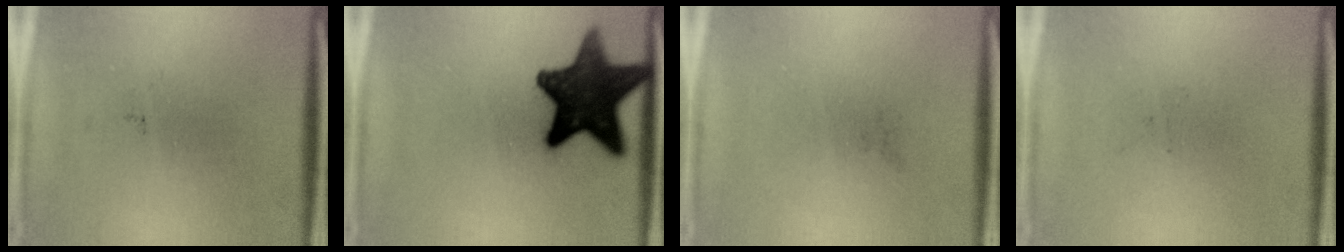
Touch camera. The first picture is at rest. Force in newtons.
{"total": 14.8}
{"total": 0.0}
{"total": 0.0}